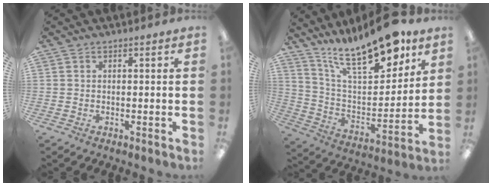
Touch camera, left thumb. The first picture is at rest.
{"total": 20.8, "force": [15.6, 6.8, 12.0], "torque": [-0.208, -0.102, 0.267]}